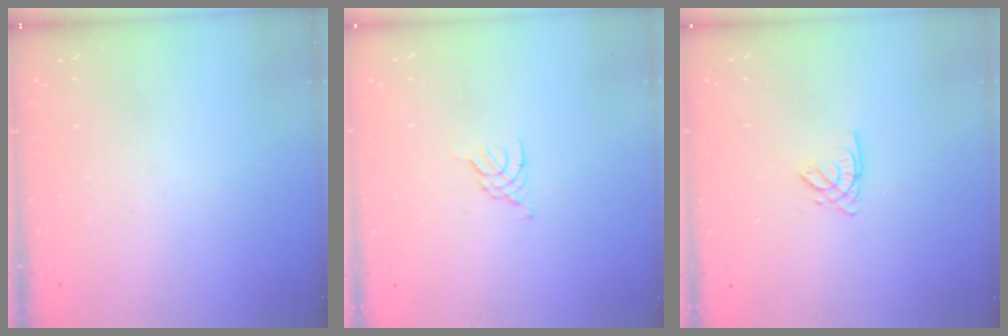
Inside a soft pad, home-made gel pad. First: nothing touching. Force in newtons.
{"total": 3.2, "press": 3.1, "slide": 0.7}
{"total": 2.7, "press": 2.7, "slide": 0.3}